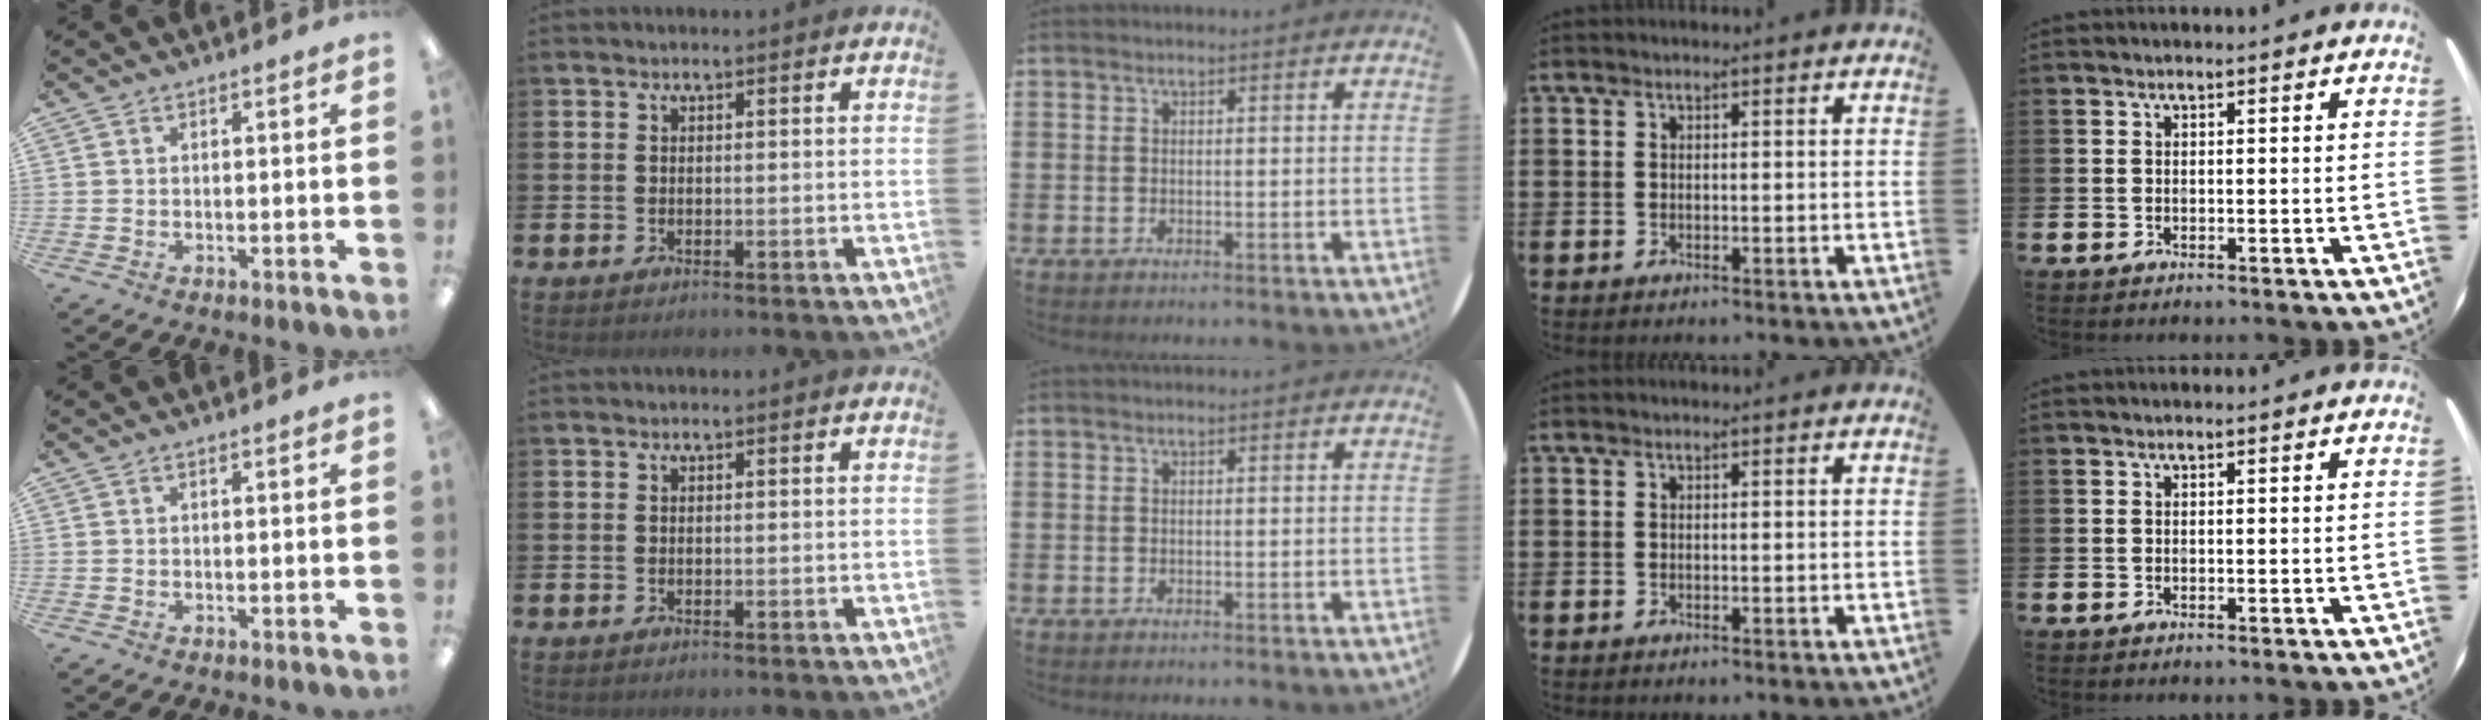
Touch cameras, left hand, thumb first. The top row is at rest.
{}